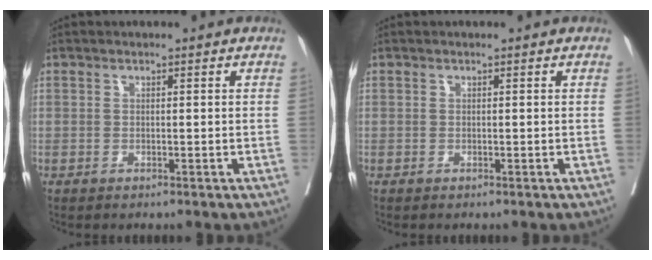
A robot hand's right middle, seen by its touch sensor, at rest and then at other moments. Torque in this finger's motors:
{"motor_torque": [0.04, -0.05, 0.00, 0.00]}